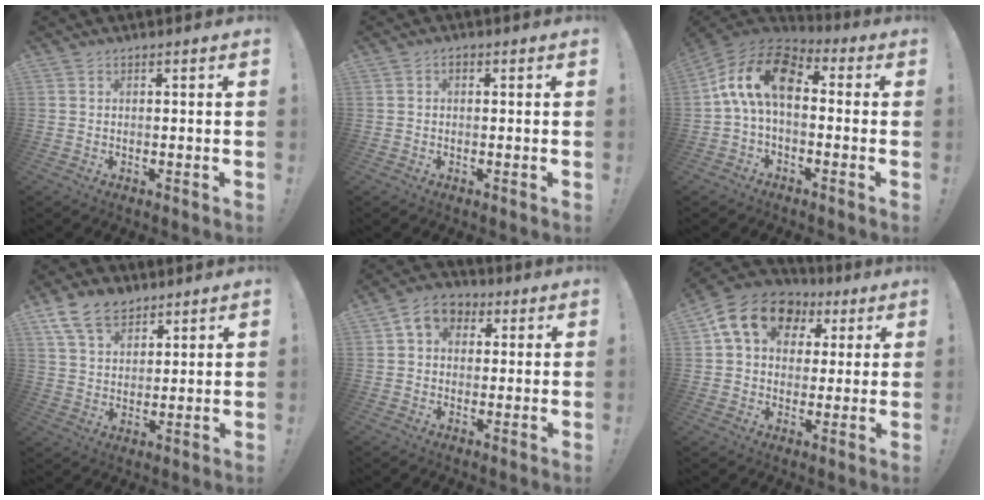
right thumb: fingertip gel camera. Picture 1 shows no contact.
{"total": 0.8, "force": [-0.2, 0.5, 0.5], "torque": [-0.012, 0.005, -0.003]}
{"total": 14.8, "force": [2.2, 8.2, 12.1], "torque": [-0.221, 0.015, 0.042]}
{"total": 11.5, "force": [7.7, 6.9, 5.0], "torque": [-0.093, -0.034, 0.150]}
{"total": 8.1, "force": [2.8, 6.4, 4.1], "torque": [-0.068, 0.005, 0.057]}
{"total": 15.7, "force": [6.0, 11.7, 8.5], "torque": [-0.128, -0.012, 0.111]}